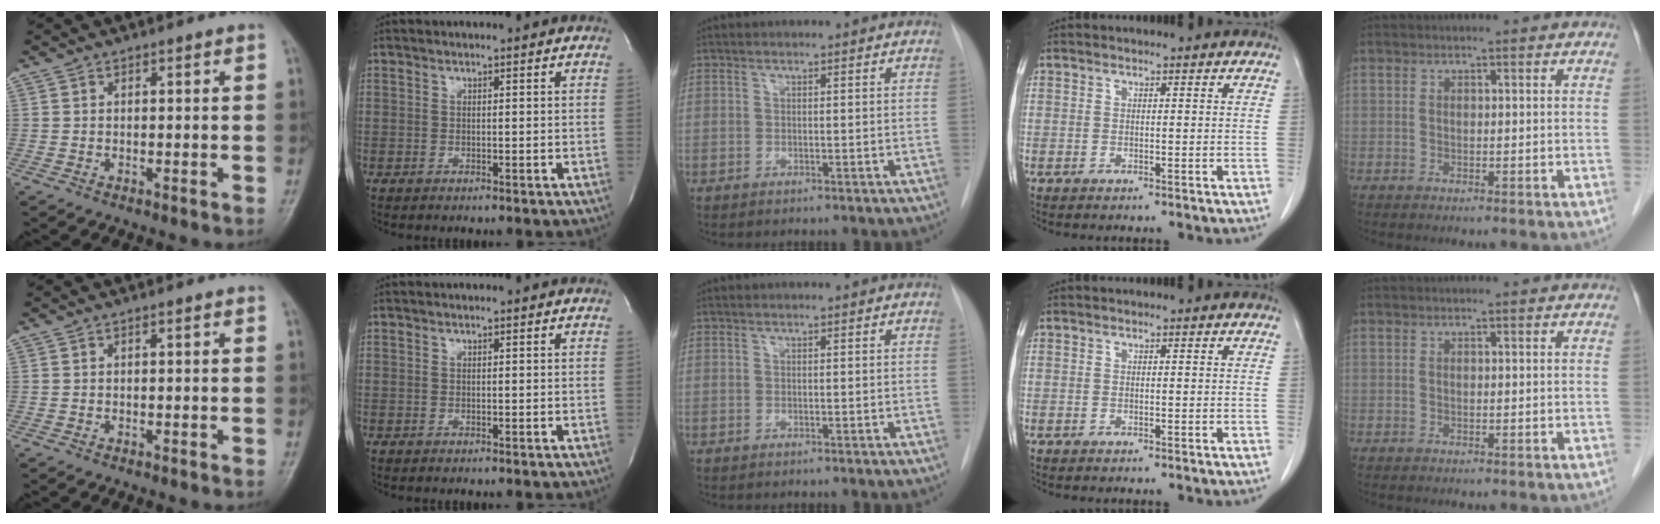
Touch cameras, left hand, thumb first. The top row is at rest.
{}